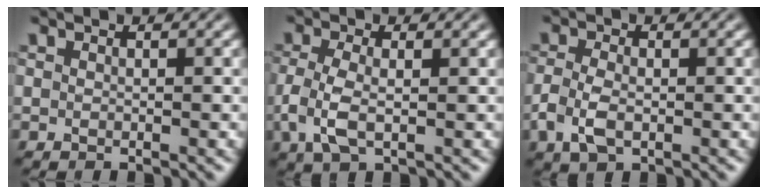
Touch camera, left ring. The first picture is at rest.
{"total": 3.5, "force": [-0.5, 1.5, 3.1], "torque": [-0.080, -0.004, -0.012]}
{"total": 3.2, "force": [-0.9, 1.9, 2.4], "torque": [-0.062, -0.006, -0.019]}